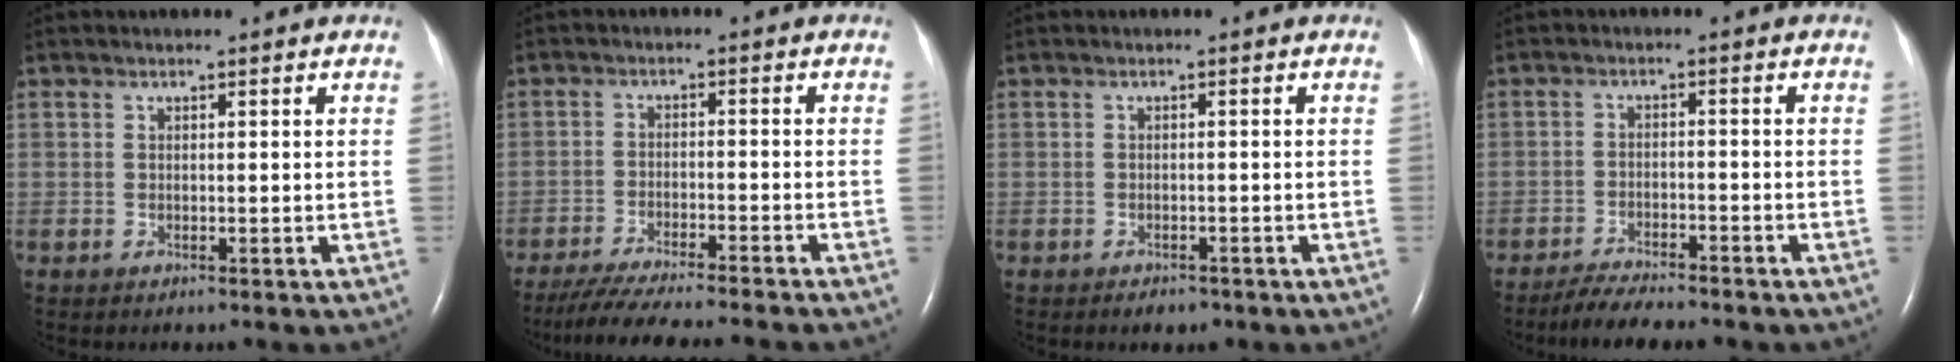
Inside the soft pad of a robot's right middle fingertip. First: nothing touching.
{"total": 12.8, "force": [-11.3, -0.2, 6.1], "torque": [-0.083, -0.026, -0.173]}
{"total": 1.5, "force": [-1.1, 0.7, 0.6], "torque": [-0.009, 0.000, -0.010]}
{"total": 6.8, "force": [-6.1, 0.9, 3.0], "torque": [-0.052, -0.016, -0.098]}